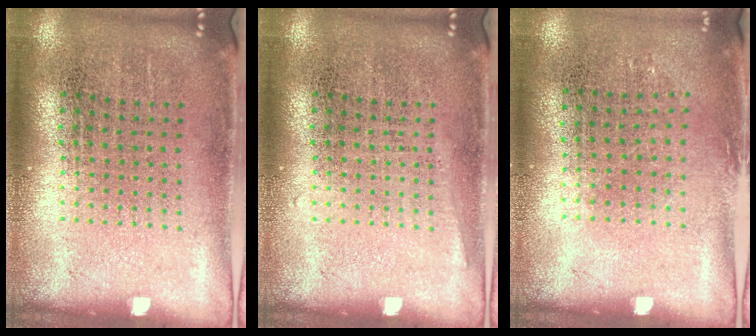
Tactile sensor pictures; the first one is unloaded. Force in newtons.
{"total": 0.5, "press": 0.5, "slide": 0.1}
{"total": 0.8, "press": 0.6, "slide": 0.5}